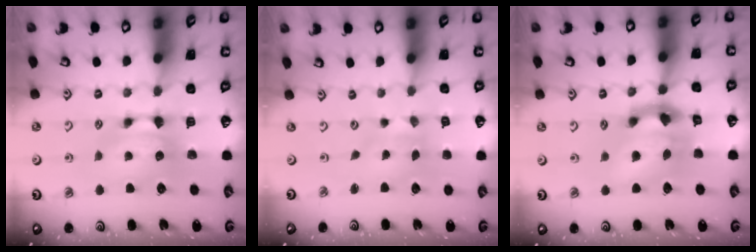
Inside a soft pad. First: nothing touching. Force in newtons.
{"total": 3.2, "press": 3.1, "slide": 0.8}
{"total": 5.5, "press": 5.2, "slide": 1.9}